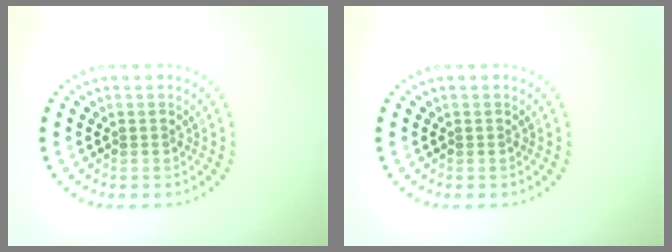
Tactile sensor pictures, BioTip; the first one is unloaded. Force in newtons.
{"total": 0.0}